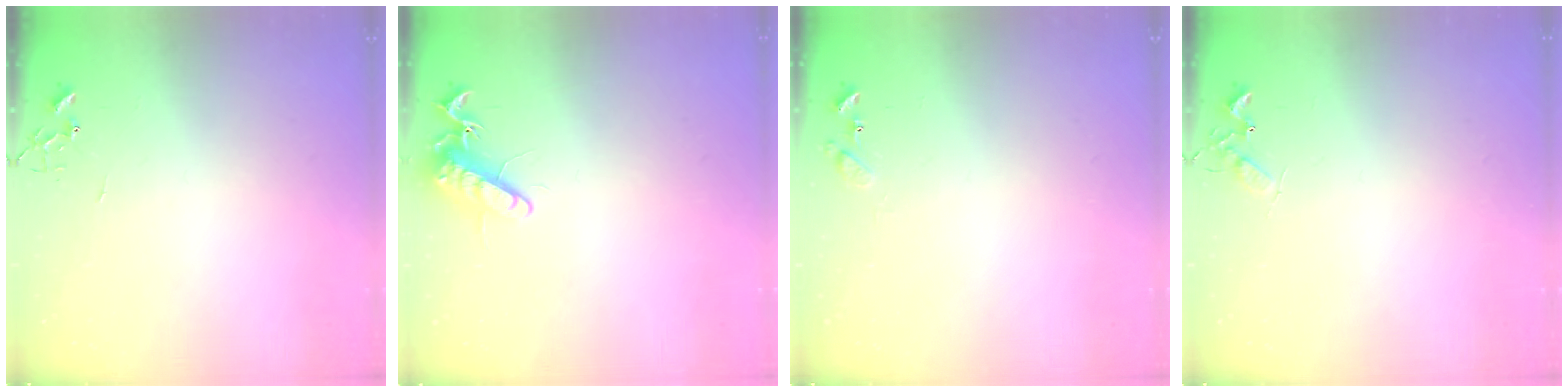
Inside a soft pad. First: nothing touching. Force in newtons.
{"total": 11.9, "press": 11.8, "slide": 1.3}
{"total": 6.7, "press": 6.6, "slide": 0.8}
{"total": 4.6, "press": 4.6, "slide": 0.6}